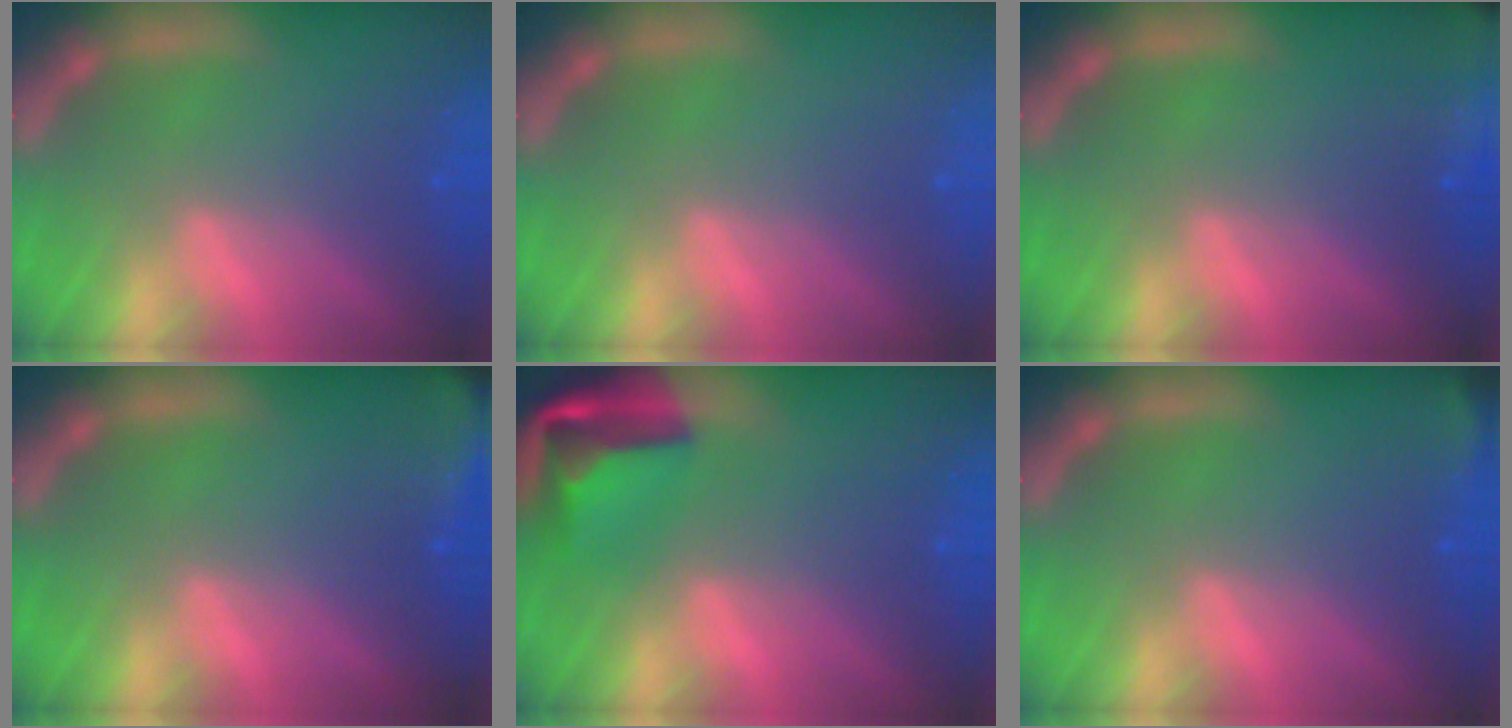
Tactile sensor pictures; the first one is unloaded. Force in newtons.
{"total": 0.0}
{"total": 10.0}
{"total": 6.0}
{"total": 6.9}
{"total": 1.9}